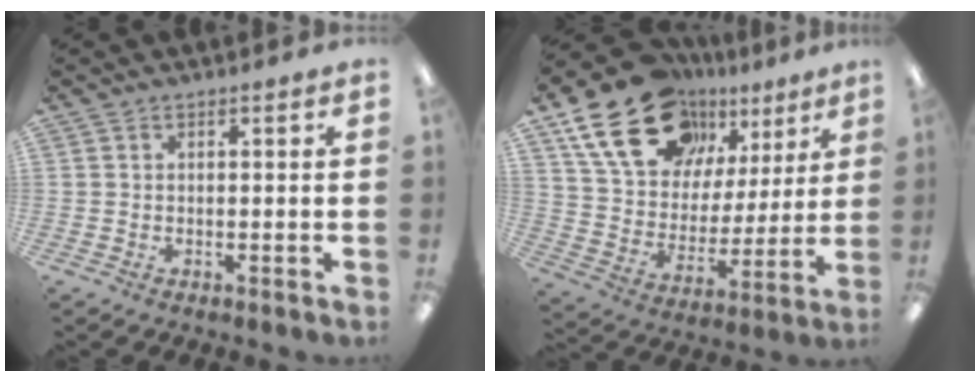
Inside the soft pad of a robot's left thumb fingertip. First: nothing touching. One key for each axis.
{"total": 22.2, "fx": 13.5, "fy": 13.8, "fz": 10.9, "tx": -0.188, "ty": -0.061, "tz": 0.248}